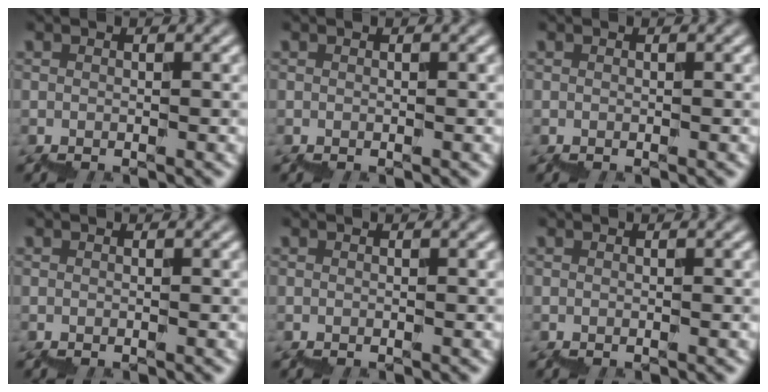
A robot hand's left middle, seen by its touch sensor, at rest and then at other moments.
{"total": 0.0}
{"total": 0.0}
{"total": 0.0}
{"total": 0.0}
{"total": 0.0}